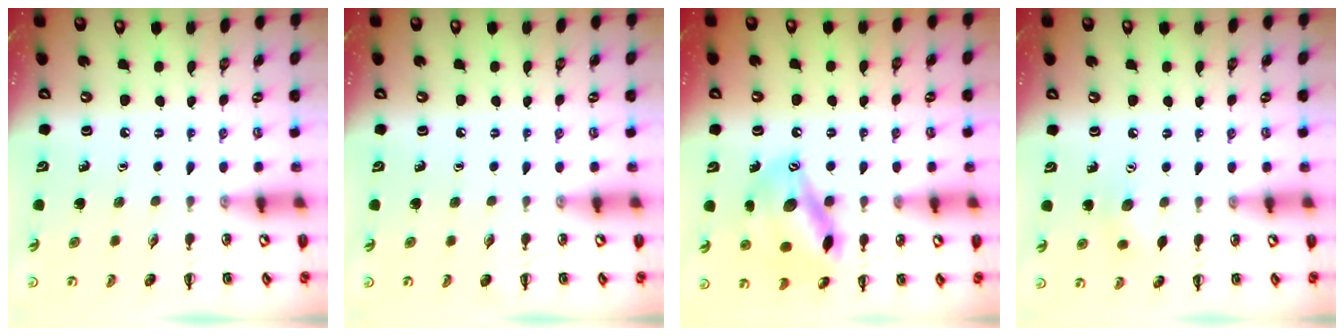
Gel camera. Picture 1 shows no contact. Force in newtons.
{"total": 0.0}
{"total": 14.8, "press": 14.8, "slide": 1.0}
{"total": 6.4, "press": 6.2, "slide": 1.6}